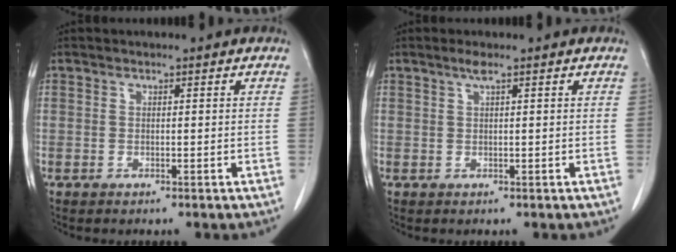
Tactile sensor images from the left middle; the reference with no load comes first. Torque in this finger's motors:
{"motor_torque": [0.38, -0.35, -0.02, 0.03]}